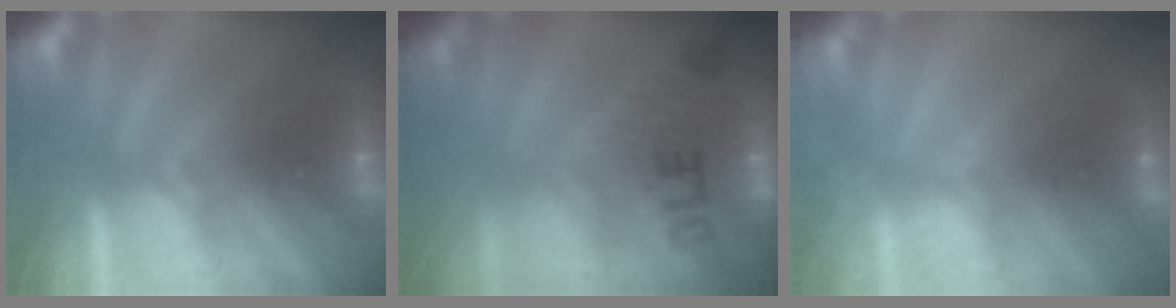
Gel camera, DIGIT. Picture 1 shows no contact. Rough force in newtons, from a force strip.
{"total": 7.7}
{"total": 2.4}